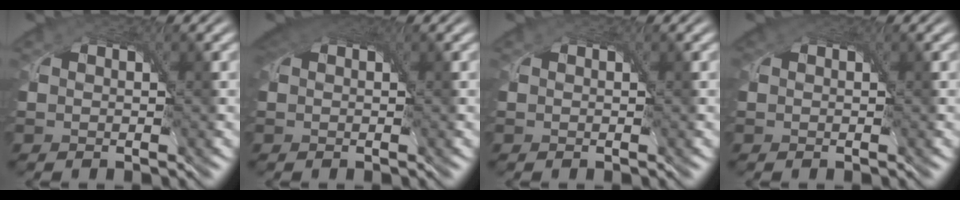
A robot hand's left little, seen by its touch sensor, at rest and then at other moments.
{"total": 3.8, "force": [2.1, 2.1, 2.4], "torque": [-0.044, 0.010, 0.024]}
{"total": 0.0}
{"total": 1.6, "force": [0.8, 1.1, 0.9], "torque": [-0.018, 0.003, 0.008]}